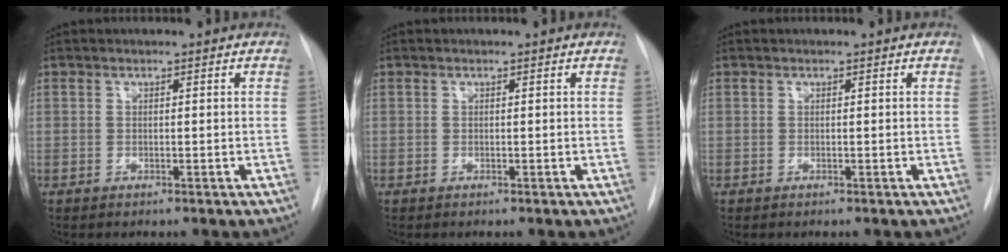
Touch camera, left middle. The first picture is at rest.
{"total": 0.0}
{"total": 0.0}